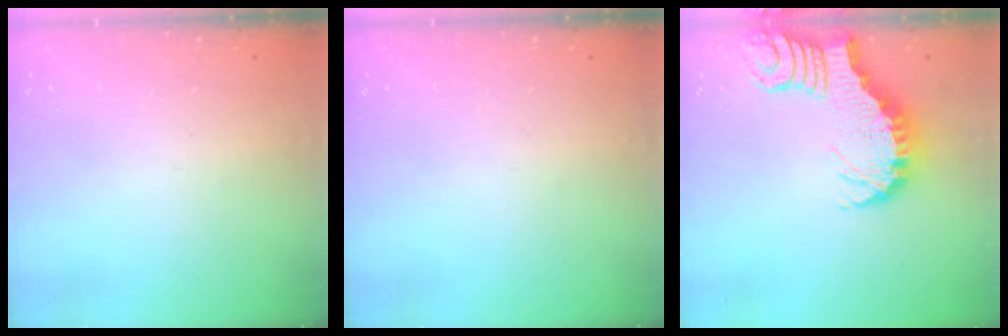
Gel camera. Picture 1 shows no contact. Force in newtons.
{"total": 0.0}
{"total": 3.3, "press": 3.3, "slide": 0.5}